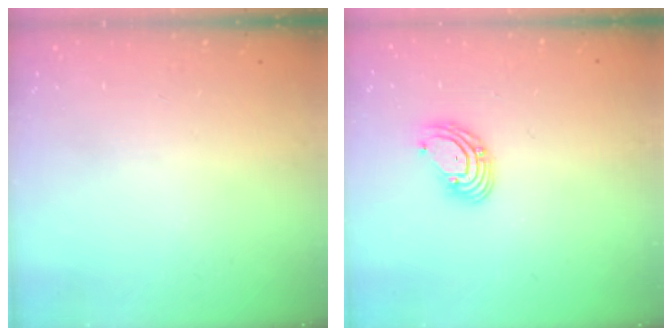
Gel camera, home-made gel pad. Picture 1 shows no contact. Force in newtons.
{"total": 5.6, "press": 5.6, "slide": 0.5}